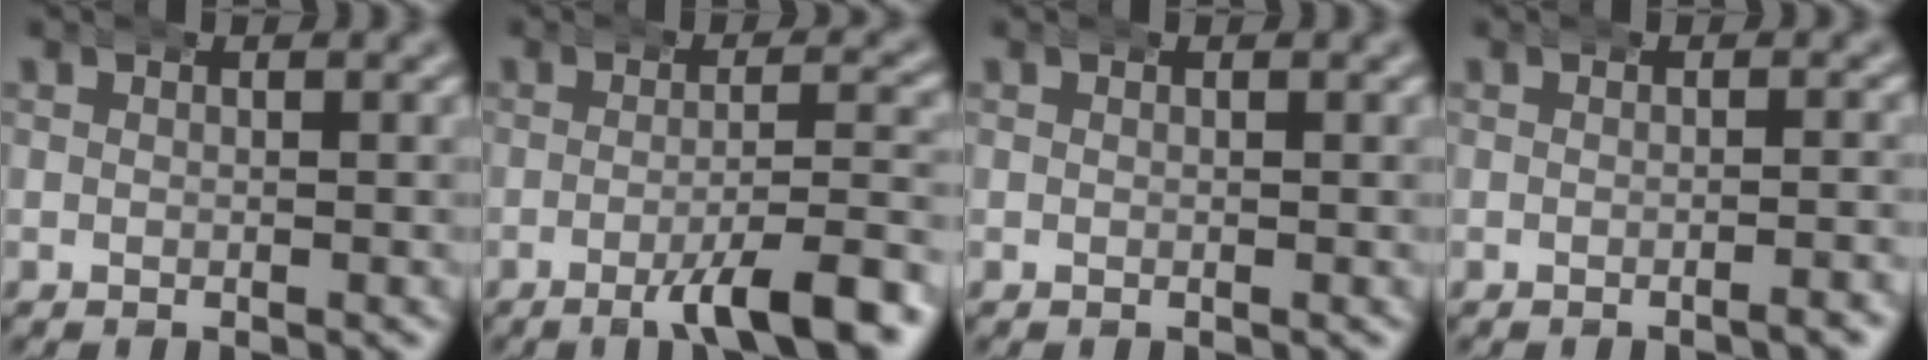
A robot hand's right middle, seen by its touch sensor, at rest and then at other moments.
{"total": 5.7, "force": [-3.3, 0.7, 4.5], "torque": [-0.070, -0.006, -0.051]}
{"total": 0.0}
{"total": 1.1, "force": [-0.8, -0.2, 0.6], "torque": [-0.009, 0.006, -0.016]}